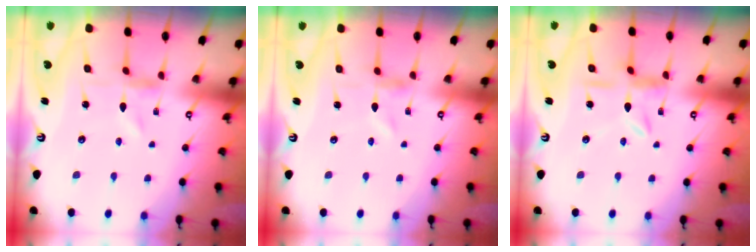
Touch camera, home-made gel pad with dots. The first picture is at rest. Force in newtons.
{"total": 0.0}
{"total": 6.0, "press": 6.0, "slide": 0.6}